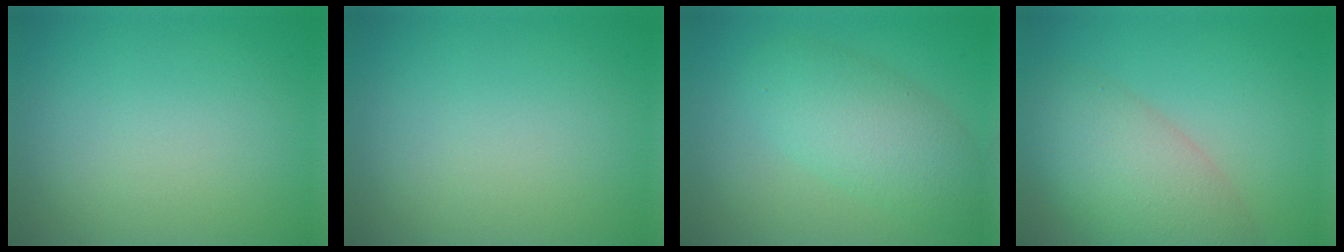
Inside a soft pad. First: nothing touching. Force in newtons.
{"total": 0.0}
{"total": 4.9, "press": 4.9, "slide": 0.2}
{"total": 7.4, "press": 7.4, "slide": 0.3}